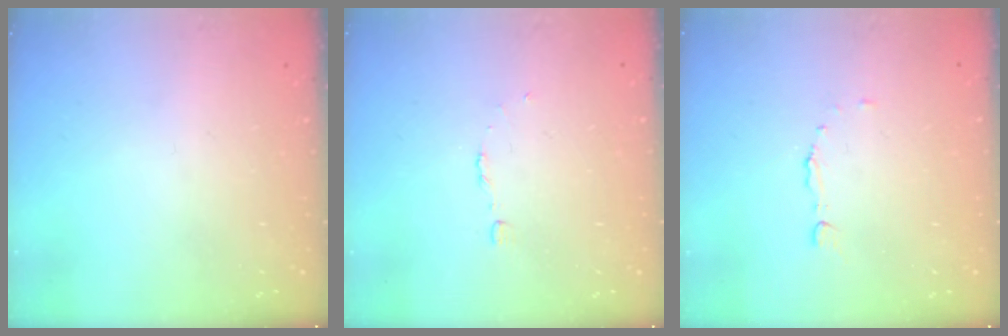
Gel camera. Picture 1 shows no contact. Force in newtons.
{"total": 3.1, "press": 3.1, "slide": 0.2}
{"total": 3.3, "press": 3.2, "slide": 0.7}